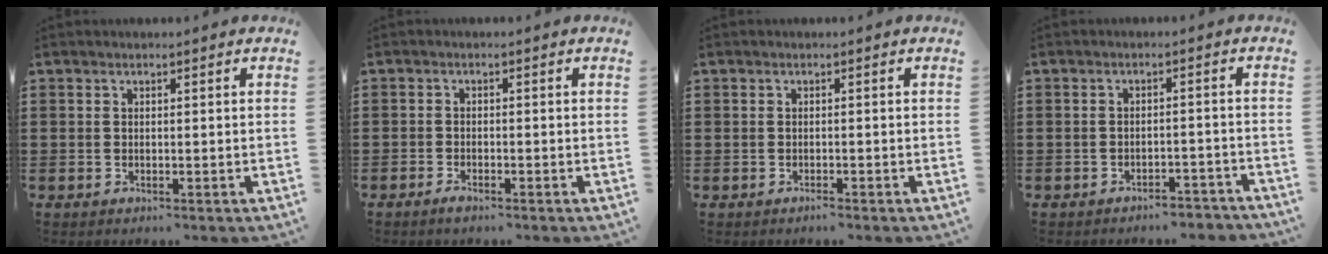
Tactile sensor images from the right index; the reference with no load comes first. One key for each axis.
{"total": 1.3, "fx": -1.1, "fy": 0.4, "fz": 0.3, "tx": -0.010, "ty": -0.001, "tz": -0.022}
{"total": 0.7, "fx": -0.6, "fy": 0.2, "fz": 0.1, "tx": -0.003, "ty": 0.001, "tz": -0.014}
{"total": 2.8, "fx": -2.7, "fy": 0.3, "fz": 0.3, "tx": -0.010, "ty": 0.001, "tz": -0.058}